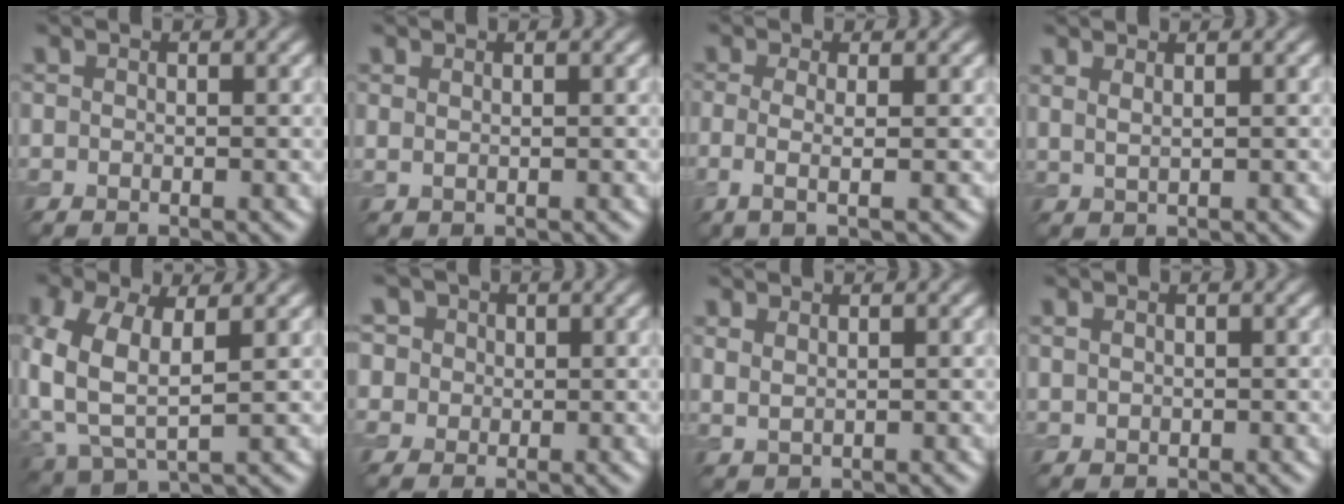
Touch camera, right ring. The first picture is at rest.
{"total": 1.0, "force": [0.5, 0.4, 0.7], "torque": [-0.013, -0.004, 0.004]}
{"total": 2.6, "force": [-0.2, 0.7, 2.5], "torque": [-0.046, -0.006, -0.008]}
{"total": 1.8, "force": [1.1, 0.7, 1.2], "torque": [-0.014, -0.001, 0.014]}
{"total": 8.1, "force": [0.7, 4.8, 6.6], "torque": [-0.173, -0.007, 0.020]}
{"total": 7.2, "force": [3.5, 5.6, 3.0], "torque": [-0.061, 0.025, 0.030]}
{"total": 1.4, "force": [0.9, 0.6, 1.0], "torque": [-0.019, -0.006, 0.023]}
{"total": 0.7, "force": [0.3, 0.5, 0.5], "torque": [-0.013, -0.001, 0.009]}